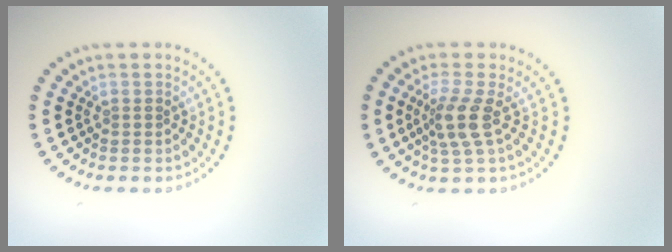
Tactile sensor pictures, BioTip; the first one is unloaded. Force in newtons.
{"total": 2.9, "press": 2.2, "slide": 1.9}